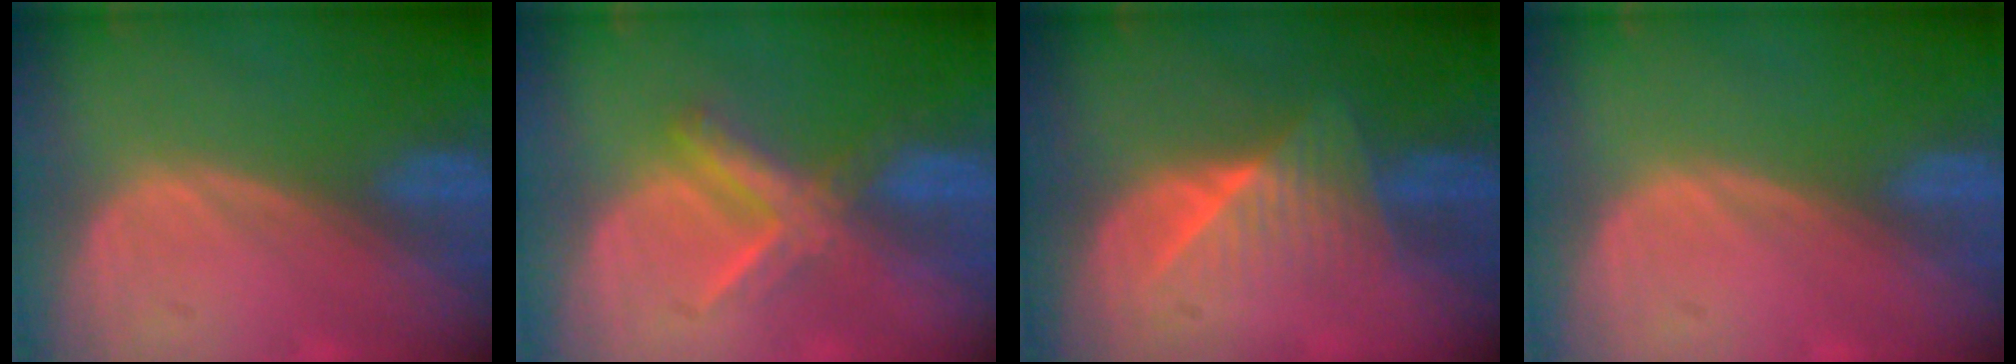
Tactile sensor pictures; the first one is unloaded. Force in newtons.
{"total": 5.5, "press": 5.4, "slide": 1.1}
{"total": 6.6, "press": 5.9, "slide": 2.9}
{"total": 0.0}